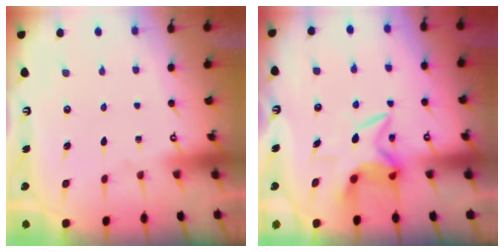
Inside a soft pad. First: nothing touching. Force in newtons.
{"total": 7.4, "press": 7.4, "slide": 0.4}